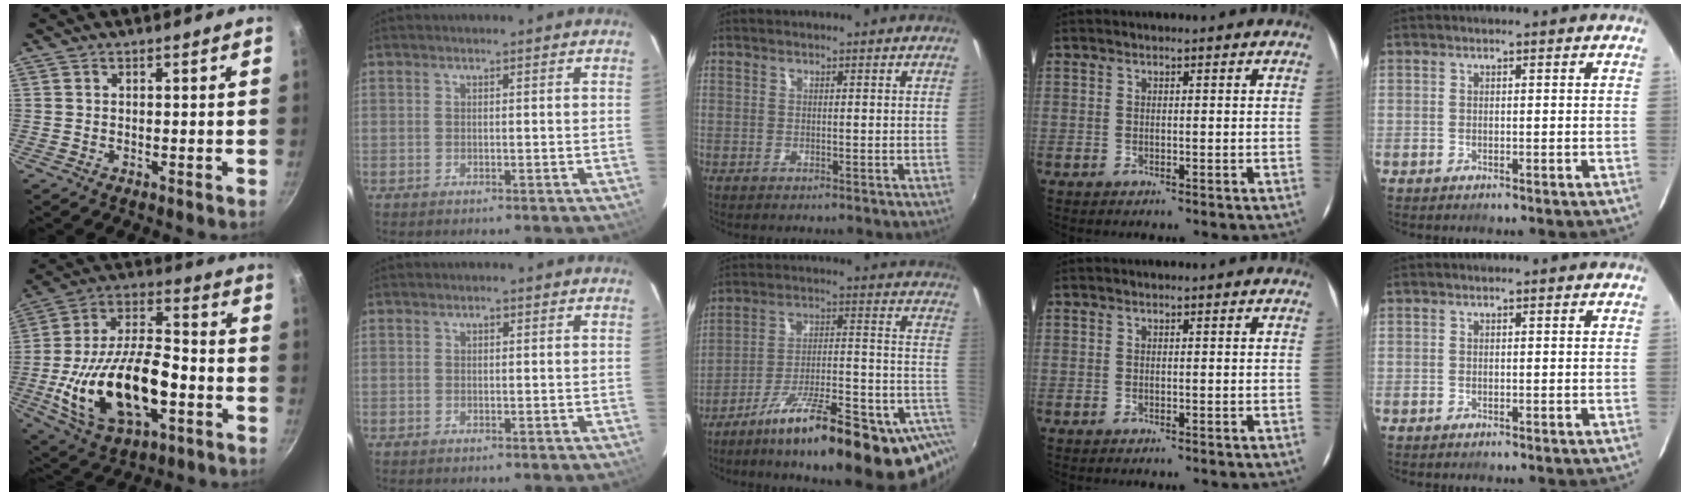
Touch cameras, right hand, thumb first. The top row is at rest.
{"thumb": {"total": 24.0, "force": [-6.2, 12.4, 19.6], "torque": [-0.356, 0.030, -0.102]}, "index": {"total": 0.6, "force": [0.2, 0.5, 0.3], "torque": [-0.005, 0.004, 0.003]}, "middle": {"total": 21.8, "force": [-7.4, 4.5, 20.0], "torque": [-0.279, -0.011, -0.115]}}